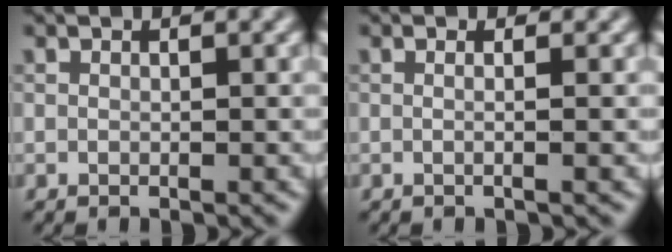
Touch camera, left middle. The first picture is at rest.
{"total": 2.3, "force": [0.4, 1.1, 2.0], "torque": [-0.003, -0.001, -0.021]}